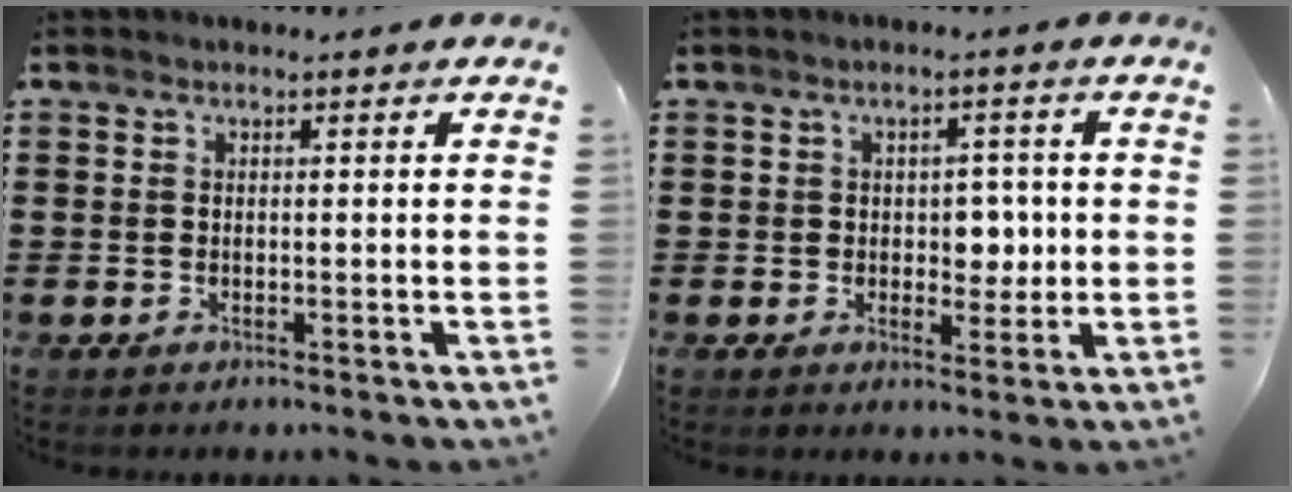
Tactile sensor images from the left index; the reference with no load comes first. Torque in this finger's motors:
{"motor_torque": [0.18, 0.05, 0.26, 0.04]}